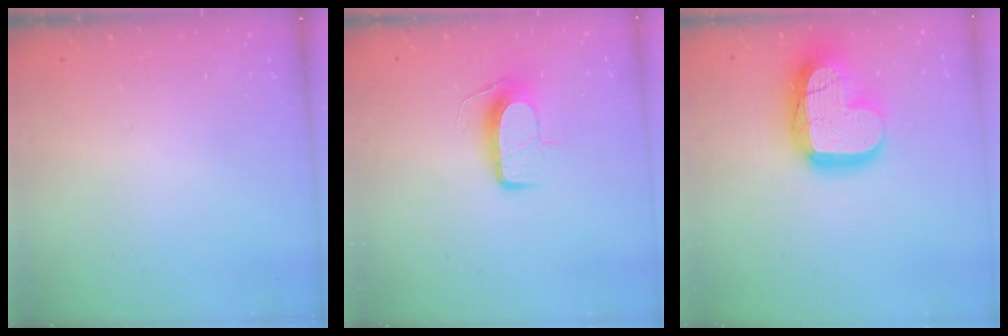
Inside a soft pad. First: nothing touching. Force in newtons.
{"total": 10.2, "press": 10.2, "slide": 0.0}
{"total": 21.7, "press": 21.6, "slide": 1.9}